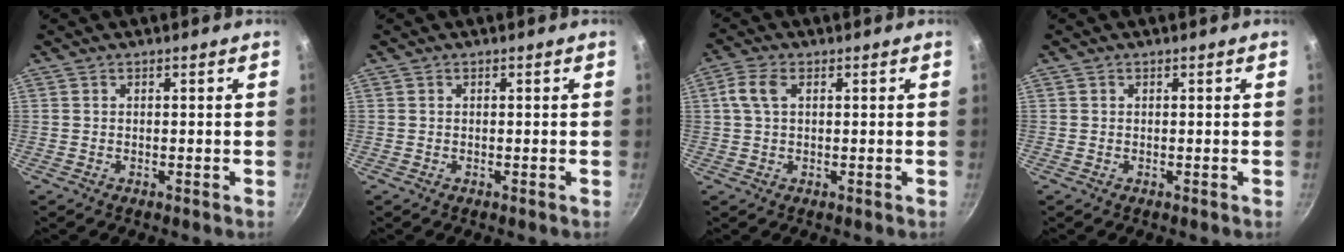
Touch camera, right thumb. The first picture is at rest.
{"total": 0.0}
{"total": 4.4, "force": [1.1, 2.5, 3.4], "torque": [-0.070, 0.012, 0.020]}
{"total": 0.0}